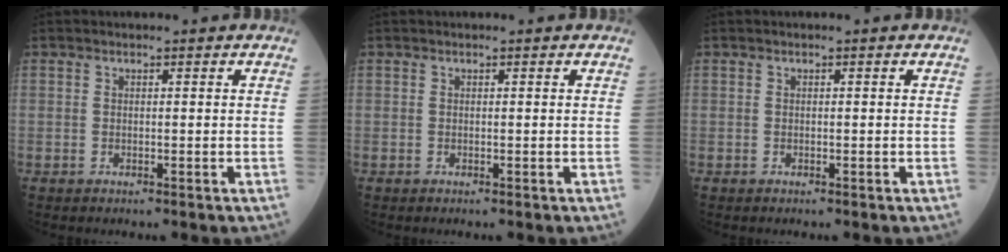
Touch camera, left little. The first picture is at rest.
{"total": 0.0}
{"total": 0.0}